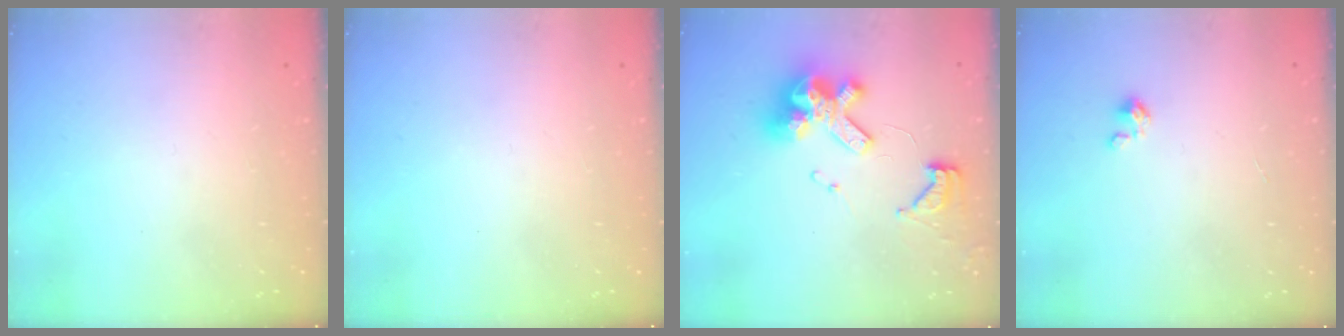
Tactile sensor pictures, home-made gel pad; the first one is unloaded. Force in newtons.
{"total": 0.0}
{"total": 13.7, "press": 13.6, "slide": 1.6}
{"total": 0.0}